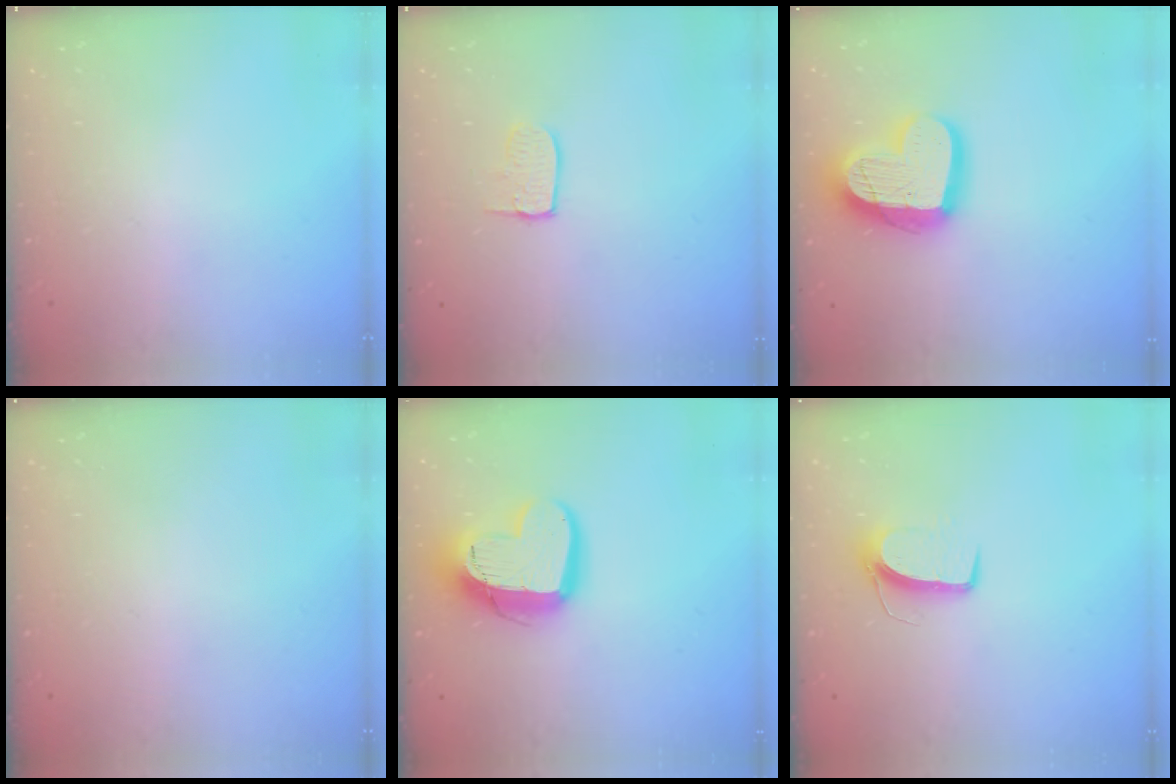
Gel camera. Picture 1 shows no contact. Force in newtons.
{"total": 6.5, "press": 6.5, "slide": 0.6}
{"total": 19.1, "press": 19.0, "slide": 2.0}
{"total": 0.0}
{"total": 16.3, "press": 16.3, "slide": 1.4}
{"total": 7.8, "press": 7.7, "slide": 0.5}